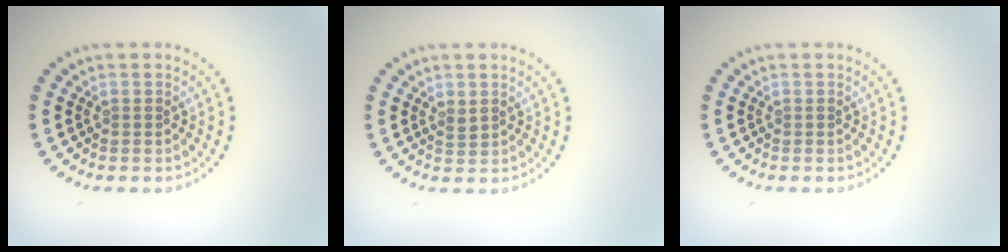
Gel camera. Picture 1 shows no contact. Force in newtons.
{"total": 0.8, "press": 0.7, "slide": 0.4}
{"total": 0.0}